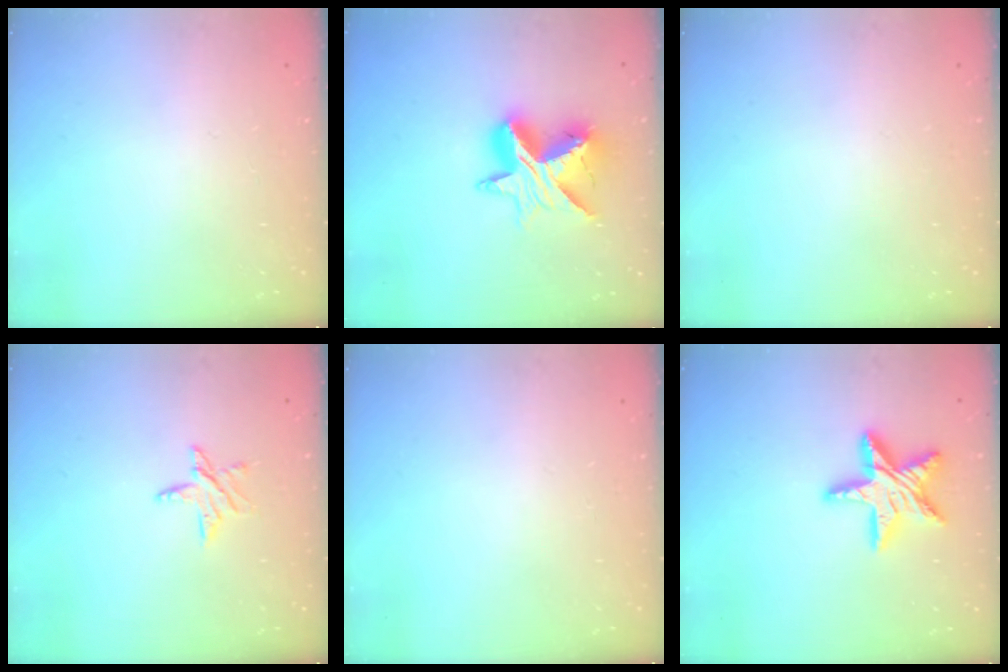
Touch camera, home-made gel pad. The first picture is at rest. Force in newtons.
{"total": 13.1, "press": 13.1, "slide": 1.0}
{"total": 0.0}
{"total": 5.9, "press": 5.9, "slide": 0.4}
{"total": 0.0}
{"total": 15.7, "press": 15.6, "slide": 1.2}